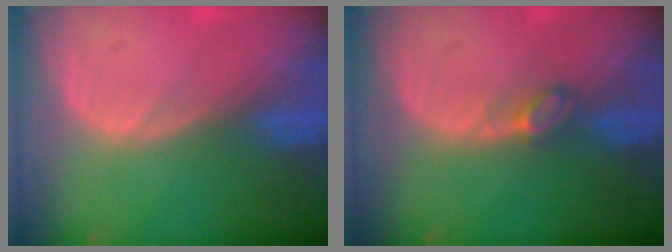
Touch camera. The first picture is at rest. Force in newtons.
{"total": 2.0, "press": 1.9, "slide": 0.2}